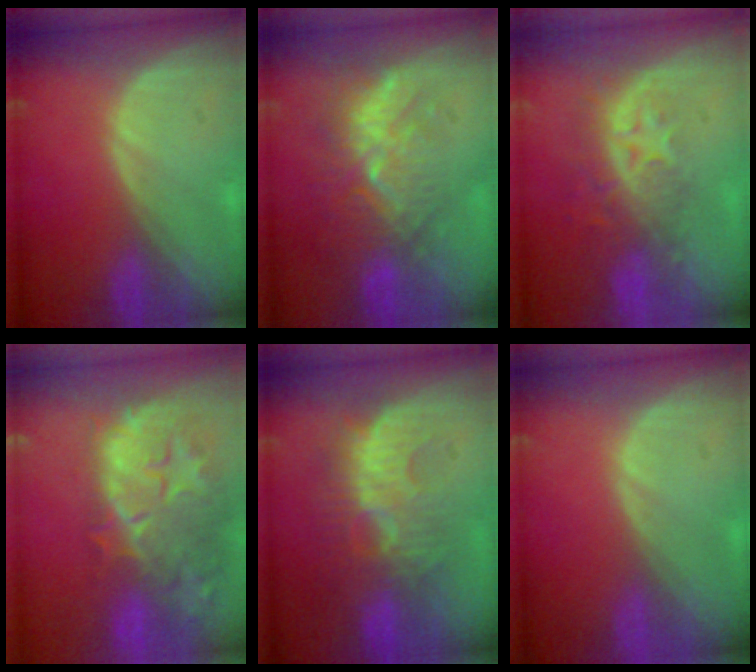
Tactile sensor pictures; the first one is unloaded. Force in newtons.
{"total": 9.2, "press": 8.6, "slide": 3.4}
{"total": 8.5, "press": 7.0, "slide": 4.8}
{"total": 14.7, "press": 11.8, "slide": 8.7}
{"total": 9.1, "press": 8.9, "slide": 1.8}
{"total": 0.0}